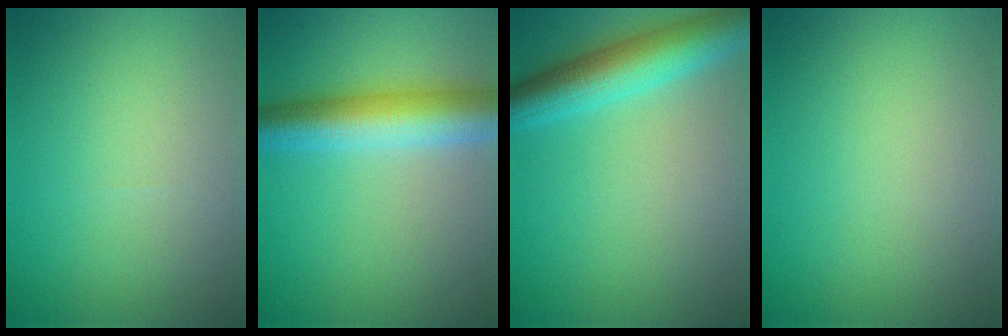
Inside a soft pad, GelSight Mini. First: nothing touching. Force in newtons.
{"total": 7.0, "press": 7.0, "slide": 0.1}
{"total": 6.2, "press": 6.2, "slide": 0.2}
{"total": 0.0}